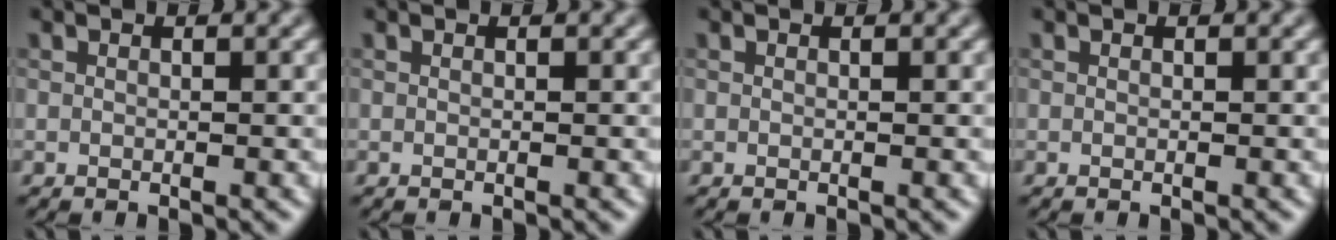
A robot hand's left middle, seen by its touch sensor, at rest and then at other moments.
{"total": 0.0}
{"total": 0.0}
{"total": 0.0}